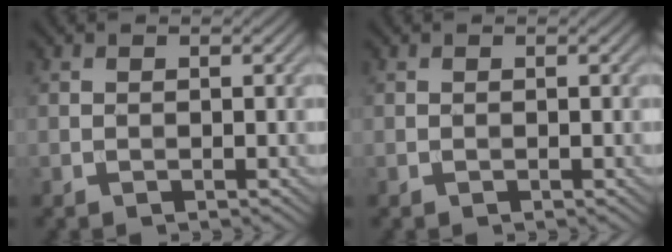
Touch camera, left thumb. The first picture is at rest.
{"total": 0.0}